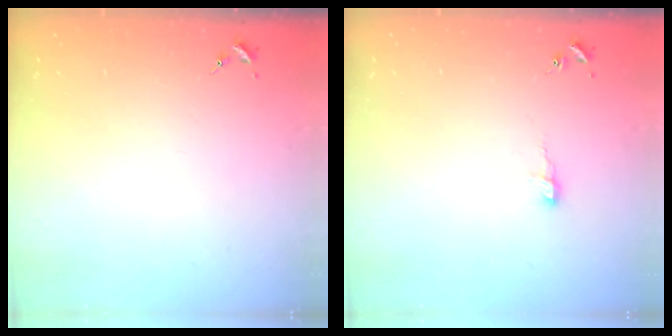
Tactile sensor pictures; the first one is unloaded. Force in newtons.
{"total": 5.6, "press": 5.6, "slide": 0.5}